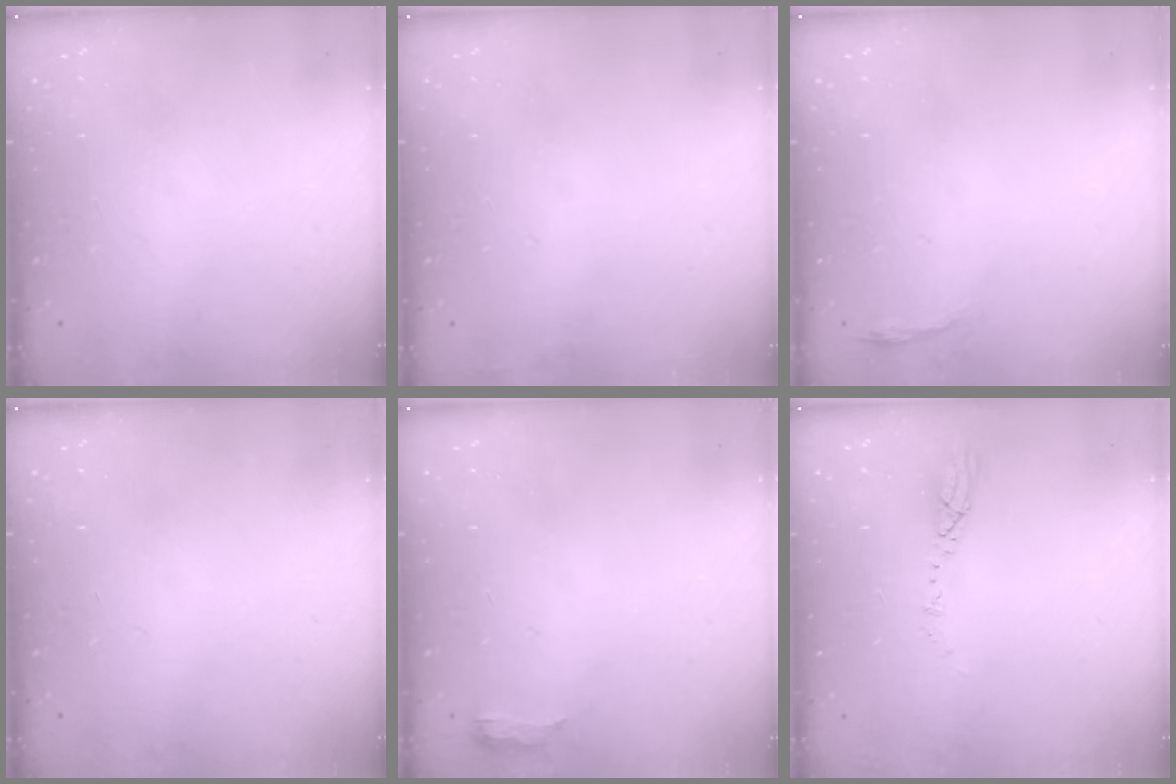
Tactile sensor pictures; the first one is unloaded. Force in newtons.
{"total": 2.9, "press": 2.4, "slide": 1.6}
{"total": 2.8, "press": 2.8, "slide": 0.6}
{"total": 0.0}
{"total": 4.0, "press": 3.7, "slide": 1.3}
{"total": 5.2, "press": 5.2, "slide": 0.4}